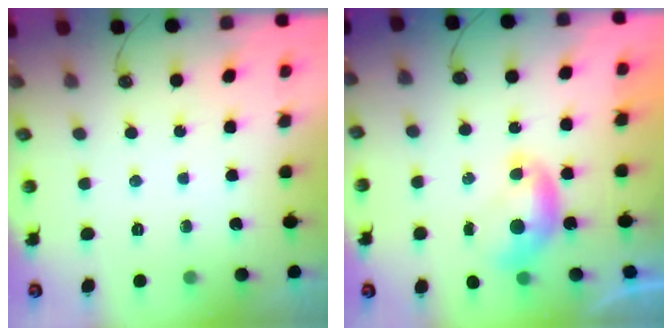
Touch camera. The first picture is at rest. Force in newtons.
{"total": 0.0}